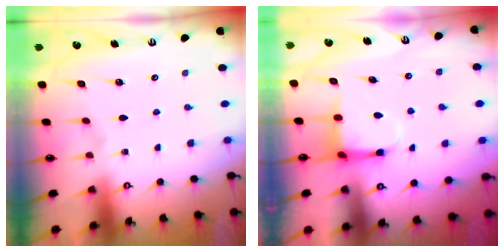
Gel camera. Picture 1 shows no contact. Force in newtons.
{"total": 3.9, "press": 3.9, "slide": 0.6}